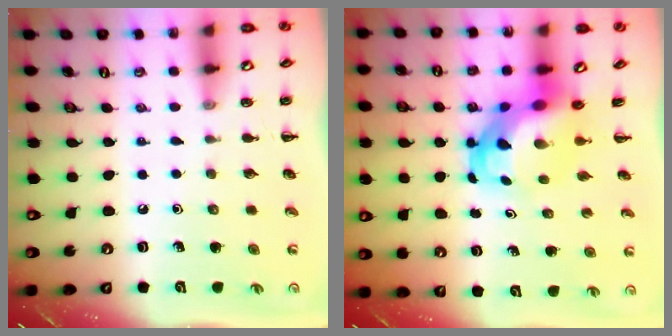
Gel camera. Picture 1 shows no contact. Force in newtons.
{"total": 6.4, "press": 6.1, "slide": 1.9}